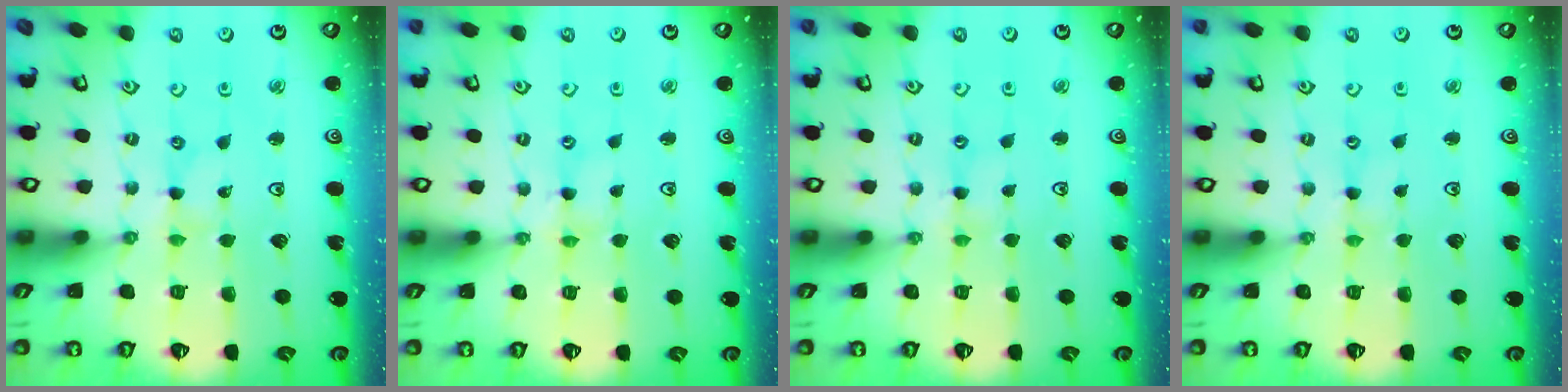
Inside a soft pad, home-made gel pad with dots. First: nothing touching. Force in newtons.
{"total": 1.4, "press": 1.4, "slide": 0.2}
{"total": 2.0, "press": 2.0, "slide": 0.4}
{"total": 0.0}